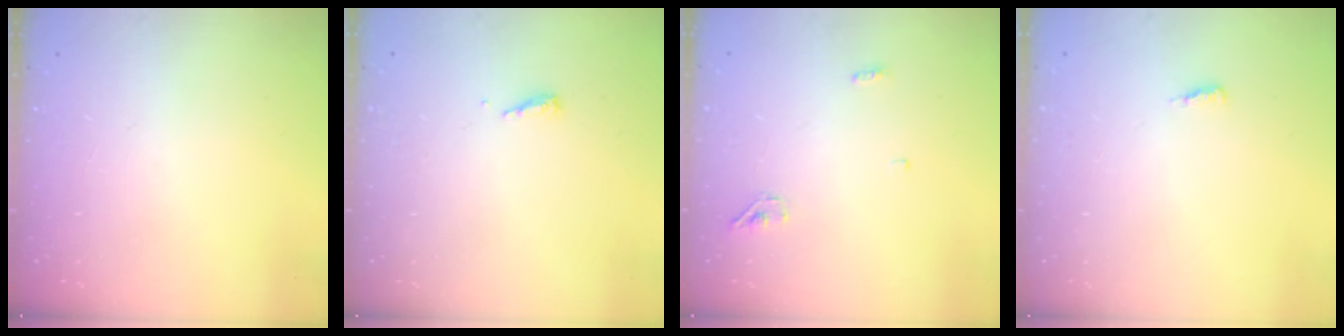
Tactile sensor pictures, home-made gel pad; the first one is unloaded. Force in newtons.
{"total": 4.7, "press": 4.6, "slide": 0.4}
{"total": 3.4, "press": 3.3, "slide": 1.0}
{"total": 3.7, "press": 3.7, "slide": 0.5}